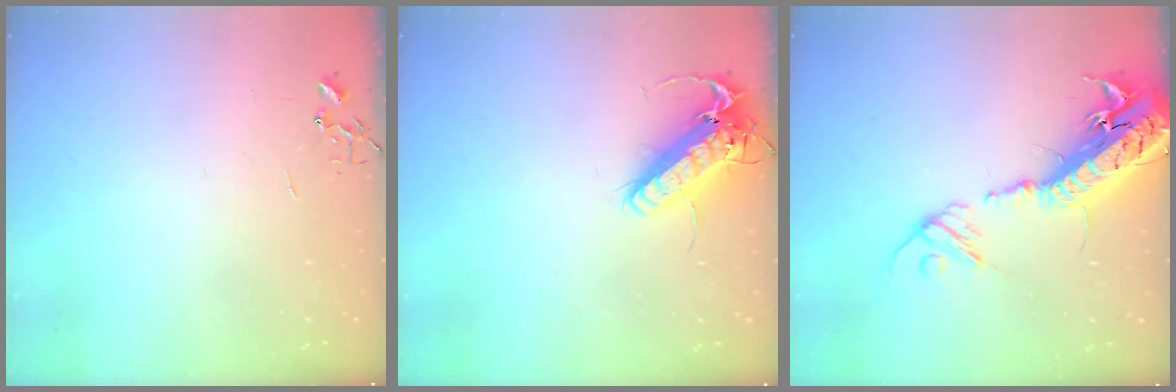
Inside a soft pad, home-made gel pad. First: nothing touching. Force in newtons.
{"total": 15.9, "press": 15.7, "slide": 2.8}
{"total": 23.7, "press": 23.1, "slide": 5.3}